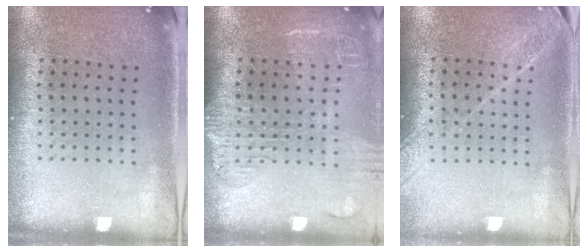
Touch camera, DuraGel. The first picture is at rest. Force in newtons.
{"total": 1.8, "press": 1.5, "slide": 0.9}
{"total": 1.6, "press": 1.5, "slide": 0.7}